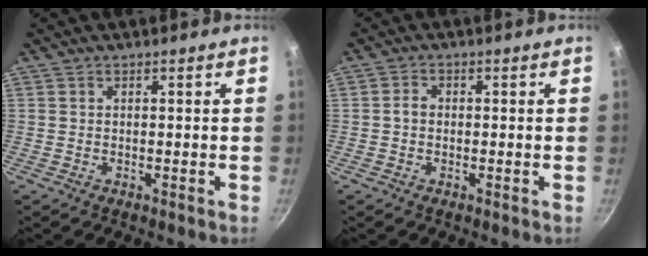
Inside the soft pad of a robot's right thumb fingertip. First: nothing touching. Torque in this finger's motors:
{"motor_torque": [-0.26, 0.56, 0.15, 0.28, 0.04]}